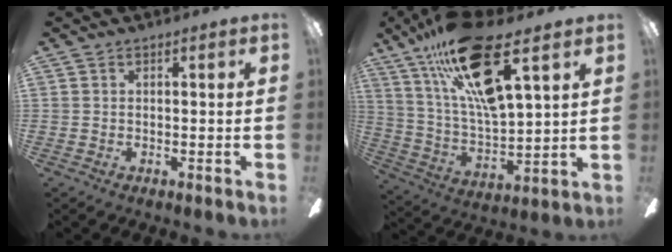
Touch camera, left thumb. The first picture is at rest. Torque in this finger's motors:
{"motor_torque": [2.45, 2.13, 2.02, -0.75, 0.19]}